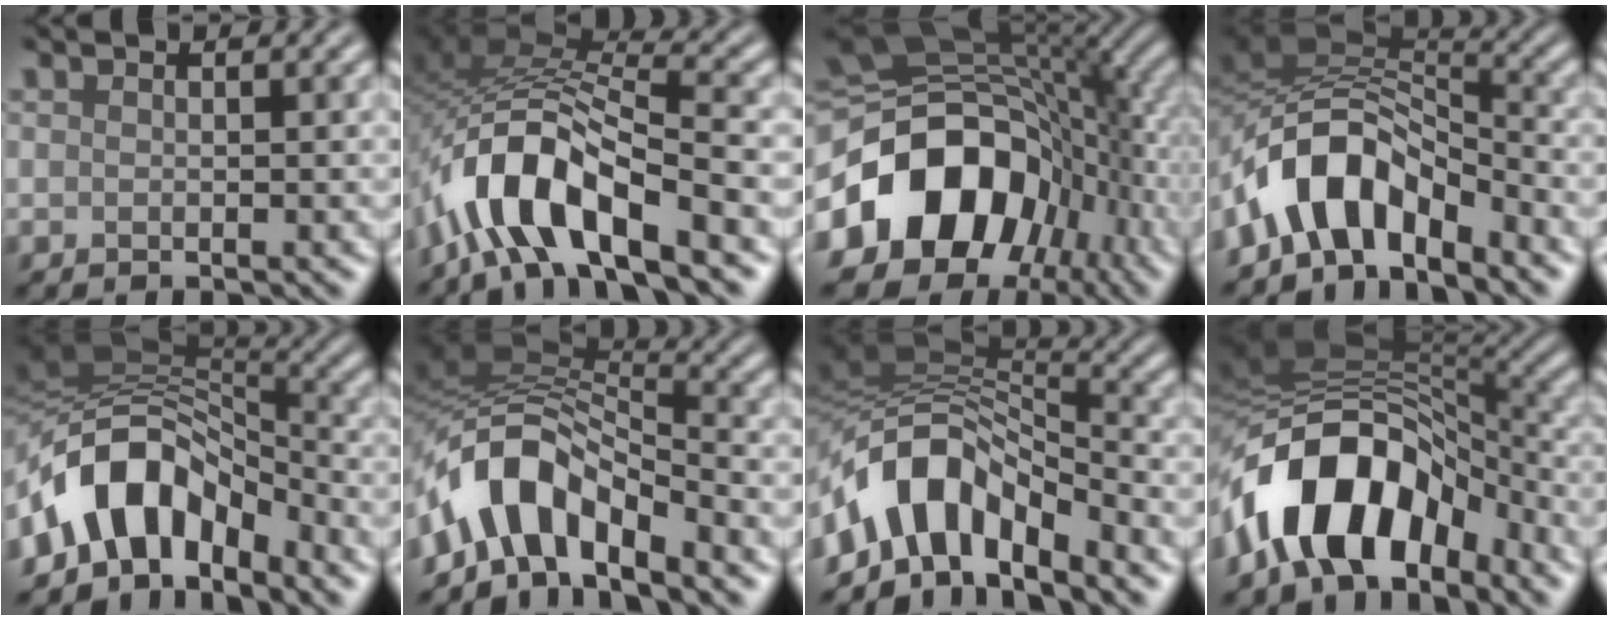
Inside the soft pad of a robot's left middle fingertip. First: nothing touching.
{"total": 9.5, "force": [-5.5, 3.5, 7.0], "torque": [-0.123, 0.013, -0.108]}
{"total": 14.3, "force": [-3.5, 10.5, 9.0], "torque": [-0.152, -0.003, -0.072]}
{"total": 7.3, "force": [-4.0, 3.6, 4.9], "torque": [-0.071, 0.015, -0.083]}
{"total": 8.9, "force": [-4.0, 5.3, 6.0], "torque": [-0.091, 0.016, -0.076]}
{"total": 7.5, "force": [-4.2, 3.4, 5.2], "torque": [-0.081, 0.015, -0.089]}
{"total": 8.0, "force": [-3.8, 4.3, 5.7], "torque": [-0.089, 0.011, -0.076]}
{"total": 11.2, "force": [-4.9, 6.4, 7.7], "torque": [-0.130, 0.010, -0.088]}